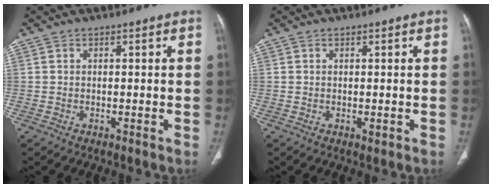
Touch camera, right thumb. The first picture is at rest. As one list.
[{"total": 0.8, "force": [-0.1, 0.4, 0.6], "torque": [-0.010, -0.003, 0.000]}]